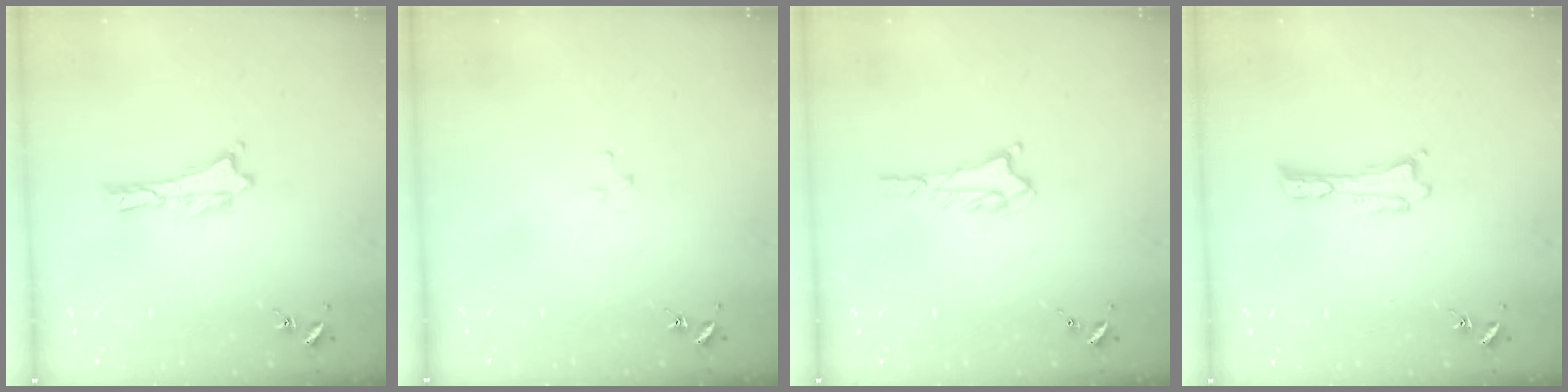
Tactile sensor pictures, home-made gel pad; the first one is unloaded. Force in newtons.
{"total": 1.8, "press": 1.8, "slide": 0.1}
{"total": 1.8, "press": 1.8, "slide": 0.2}
{"total": 0.0}